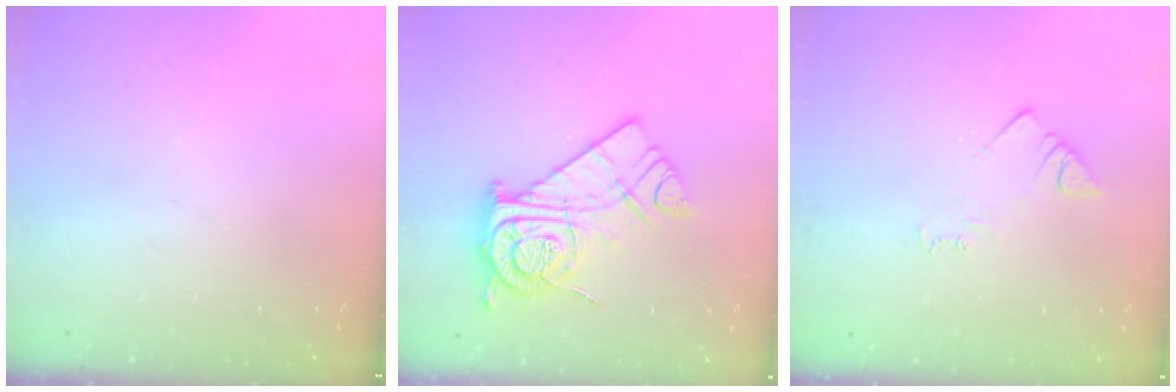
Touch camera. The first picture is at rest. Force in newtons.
{"total": 14.0, "press": 13.9, "slide": 1.3}
{"total": 2.9, "press": 2.9, "slide": 0.5}